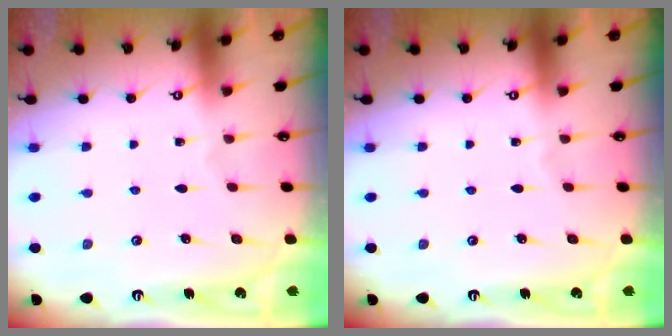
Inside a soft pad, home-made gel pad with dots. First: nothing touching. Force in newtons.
{"total": 0.0}